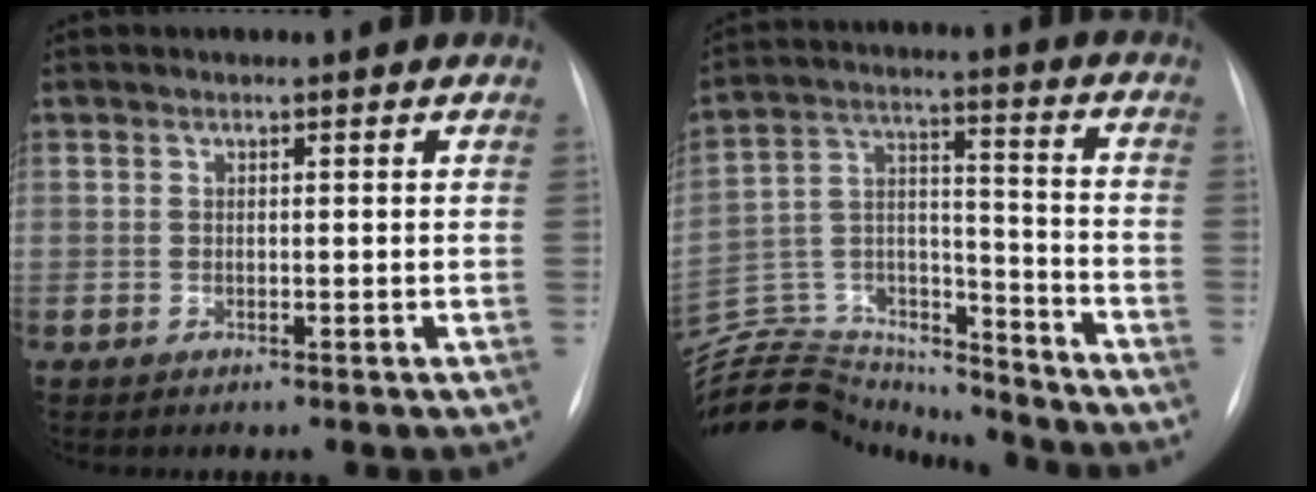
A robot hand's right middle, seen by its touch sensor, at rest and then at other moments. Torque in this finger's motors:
{"motor_torque": [-0.40, -0.69, -0.04, -0.01]}